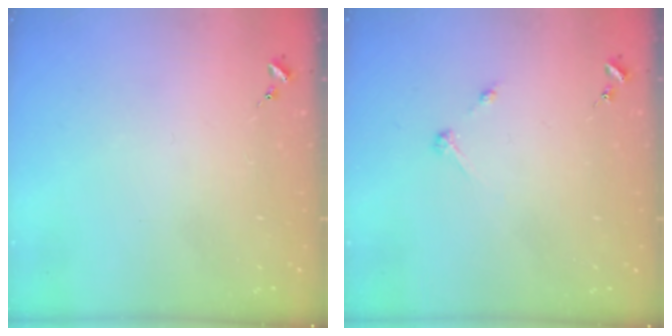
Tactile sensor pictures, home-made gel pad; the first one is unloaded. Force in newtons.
{"total": 2.7, "press": 2.7, "slide": 0.3}